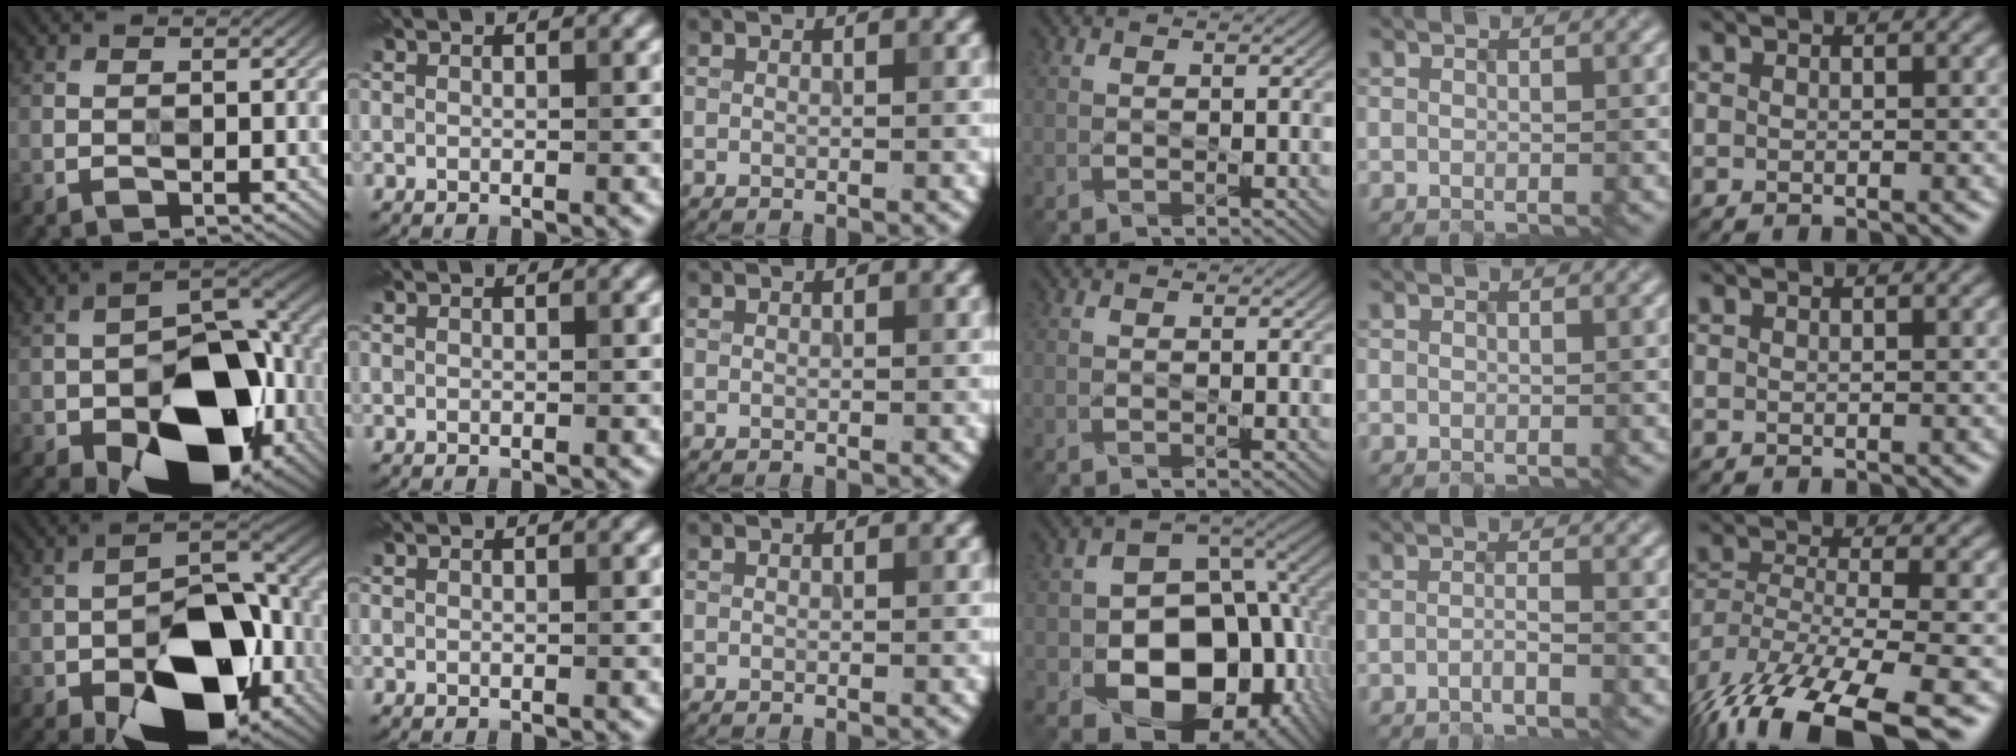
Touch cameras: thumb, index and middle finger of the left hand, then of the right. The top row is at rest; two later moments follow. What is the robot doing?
{"motion": "wipe", "object": "glasses"}